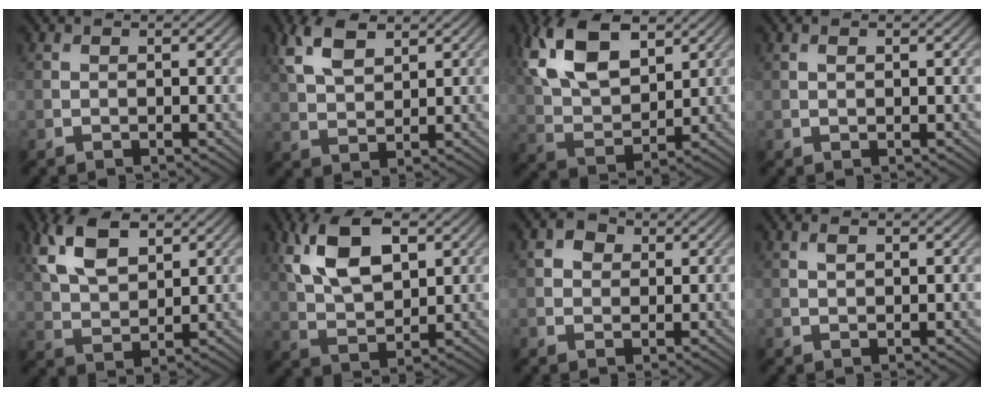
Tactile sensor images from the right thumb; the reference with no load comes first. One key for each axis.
{"total": 6.0, "fx": 3.2, "fy": 2.9, "fz": 4.1, "tx": -0.100, "ty": 0.006, "tz": 0.067}
{"total": 12.4, "fx": 5.7, "fy": 6.6, "fz": 8.9, "tx": -0.205, "ty": 0.012, "tz": 0.111}
{"total": 0.9, "fx": 0.4, "fy": 0.4, "fz": 0.7, "tx": -0.016, "ty": 0.001, "tz": 0.007}
{"total": 8.8, "fx": 4.3, "fy": 4.6, "fz": 6.2, "tx": -0.148, "ty": 0.008, "tz": 0.085}
{"total": 10.5, "fx": 4.1, "fy": 5.2, "fz": 8.1, "tx": -0.177, "ty": 0.009, "tz": 0.079}
{"total": 2.5, "fx": 0.8, "fy": 2.0, "fz": 1.2, "tx": -0.025, "ty": 0.003, "tz": 0.010}
{"total": 1.3, "fx": 0.6, "fy": 0.5, "fz": 1.0, "tx": -0.025, "ty": 0.001, "tz": 0.013}